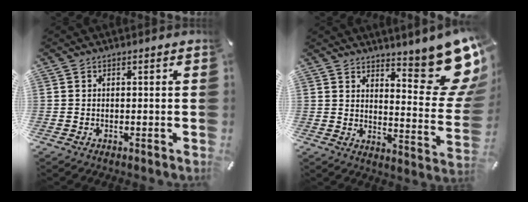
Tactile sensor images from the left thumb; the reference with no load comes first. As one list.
[{"total": 16.9, "force": [11.3, 5.8, 11.2], "torque": [-0.125, -0.107, 0.190]}]